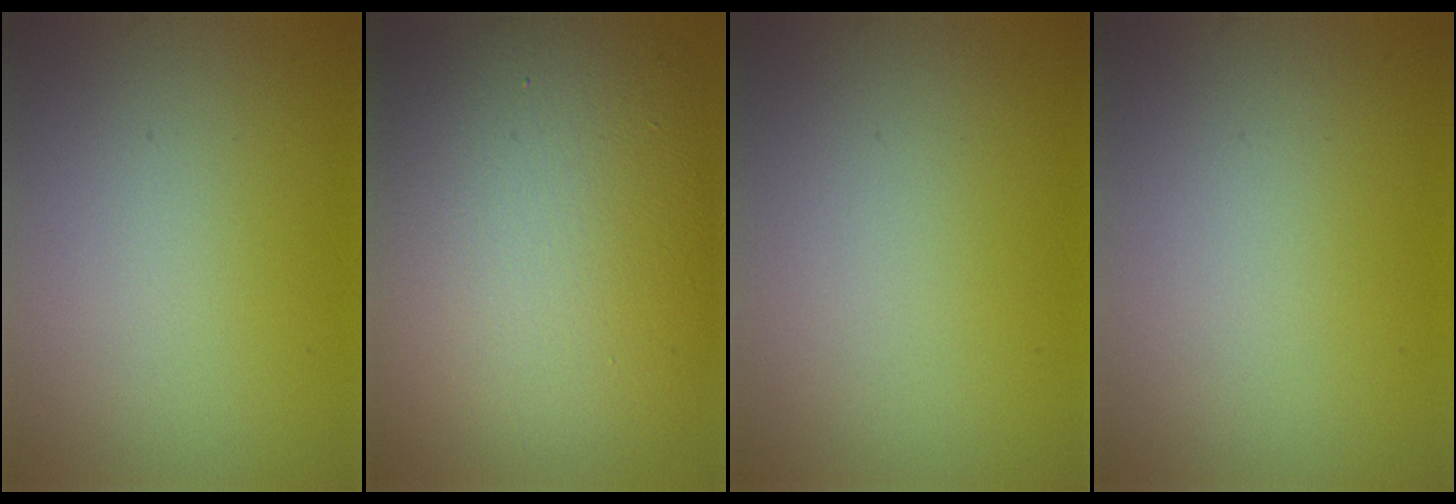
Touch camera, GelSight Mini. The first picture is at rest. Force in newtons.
{"total": 16.1, "press": 16.1, "slide": 0.7}
{"total": 0.0}
{"total": 0.0}